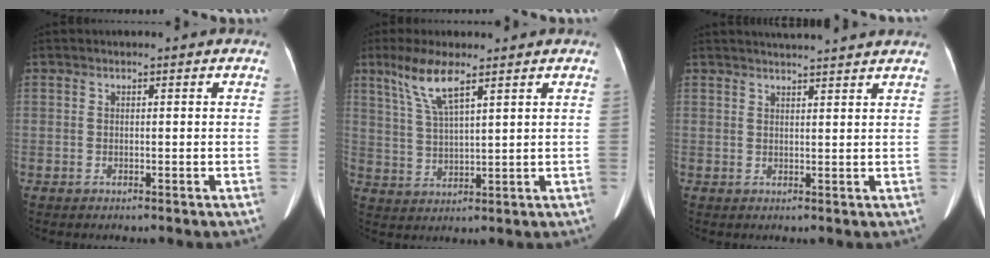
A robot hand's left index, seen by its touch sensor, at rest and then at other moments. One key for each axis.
{"total": 6.8, "fx": 4.3, "fy": 0.6, "fz": 5.2, "tx": -0.117, "ty": 0.003, "tz": 0.091}
{"total": 7.8, "fx": 7.3, "fy": -0.1, "fz": 2.7, "tx": -0.040, "ty": 0.024, "tz": 0.086}